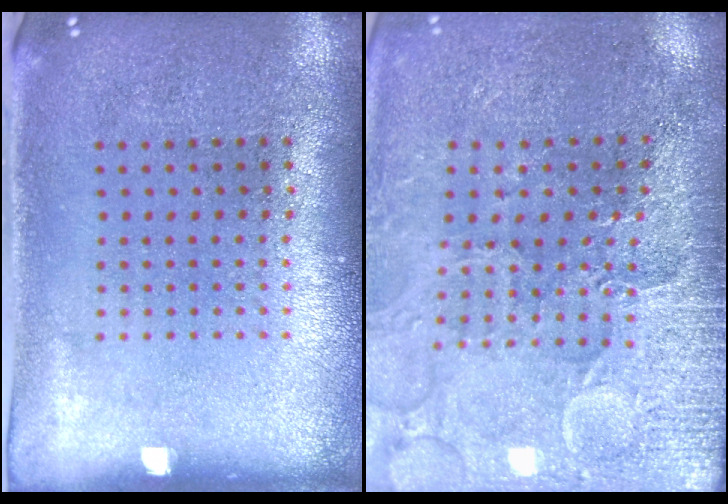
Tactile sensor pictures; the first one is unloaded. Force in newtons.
{"total": 3.3, "press": 3.3, "slide": 0.4}